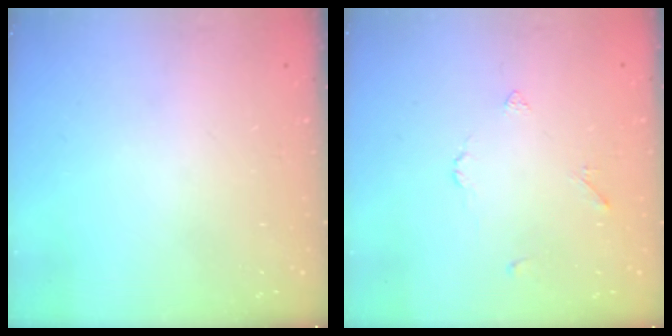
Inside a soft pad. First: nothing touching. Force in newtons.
{"total": 2.7, "press": 2.7, "slide": 0.5}